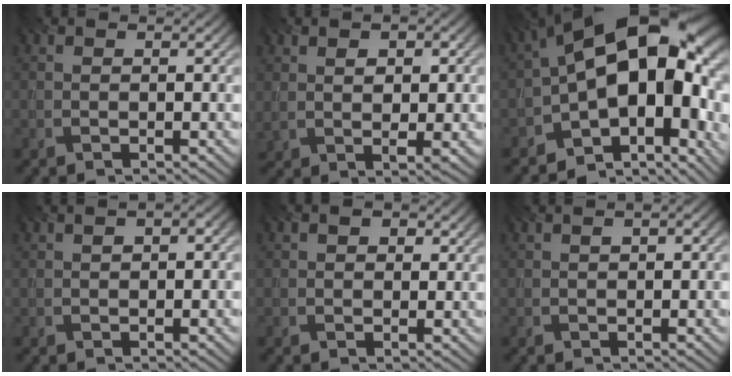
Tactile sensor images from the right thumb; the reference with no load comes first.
{"total": 4.5, "force": [1.0, 2.3, 3.7], "torque": [-0.066, -0.004, 0.025]}
{"total": 19.3, "force": [0.0, 11.6, 15.5], "torque": [-0.226, -0.015, 0.022]}
{"total": 2.1, "force": [0.2, 1.1, 1.8], "torque": [-0.027, 0.005, 0.005]}
{"total": 2.1, "force": [1.0, 1.4, 1.2], "torque": [-0.018, -0.005, 0.014]}
{"total": 1.5, "force": [0.3, 0.7, 1.4], "torque": [-0.022, 0.006, 0.005]}